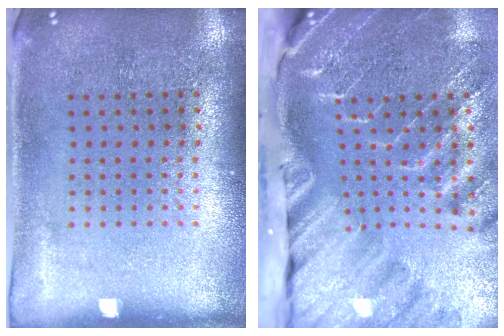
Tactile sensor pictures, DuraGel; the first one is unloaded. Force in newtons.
{"total": 4.6, "press": 3.4, "slide": 3.1}